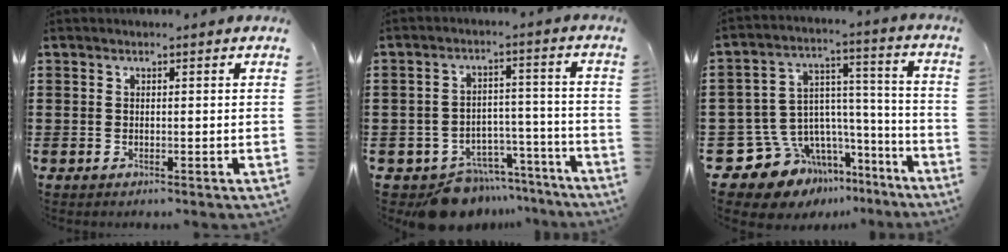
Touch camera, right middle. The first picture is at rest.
{"total": 6.5, "force": [-6.1, 2.2, 1.0], "torque": [-0.012, 0.027, -0.116]}
{"total": 10.4, "force": [-7.5, 6.9, 2.2], "torque": [-0.069, 0.002, -0.136]}